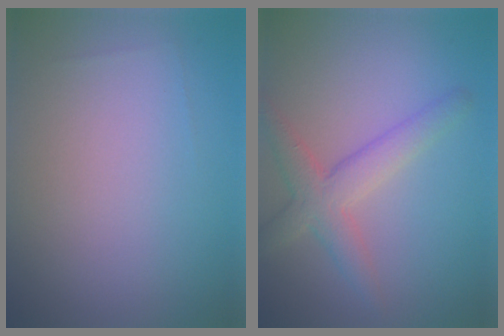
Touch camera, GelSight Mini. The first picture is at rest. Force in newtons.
{"total": 3.7, "press": 3.7, "slide": 0.1}